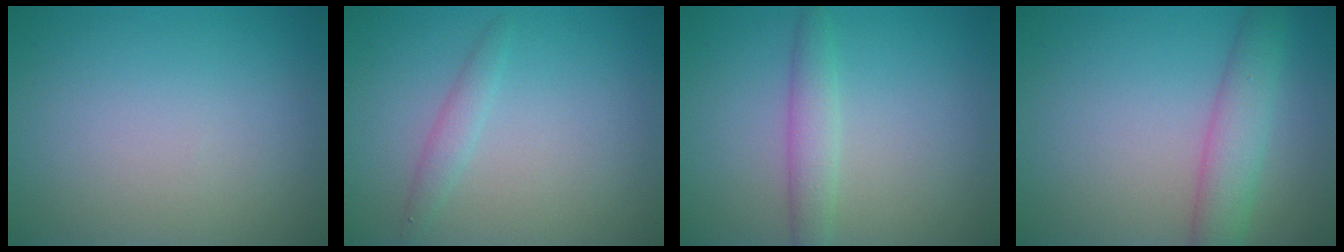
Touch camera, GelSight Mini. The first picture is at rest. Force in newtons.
{"total": 1.4, "press": 1.4, "slide": 0.0}
{"total": 2.4, "press": 2.4, "slide": 0.1}
{"total": 3.9, "press": 3.9, "slide": 0.1}